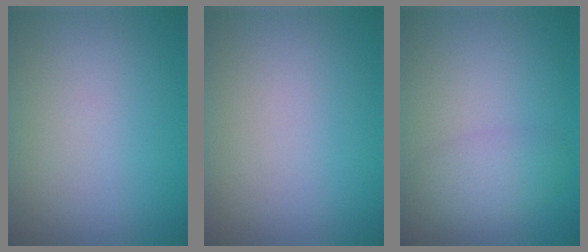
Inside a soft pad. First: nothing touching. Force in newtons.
{"total": 0.0}
{"total": 3.0, "press": 3.0, "slide": 0.1}